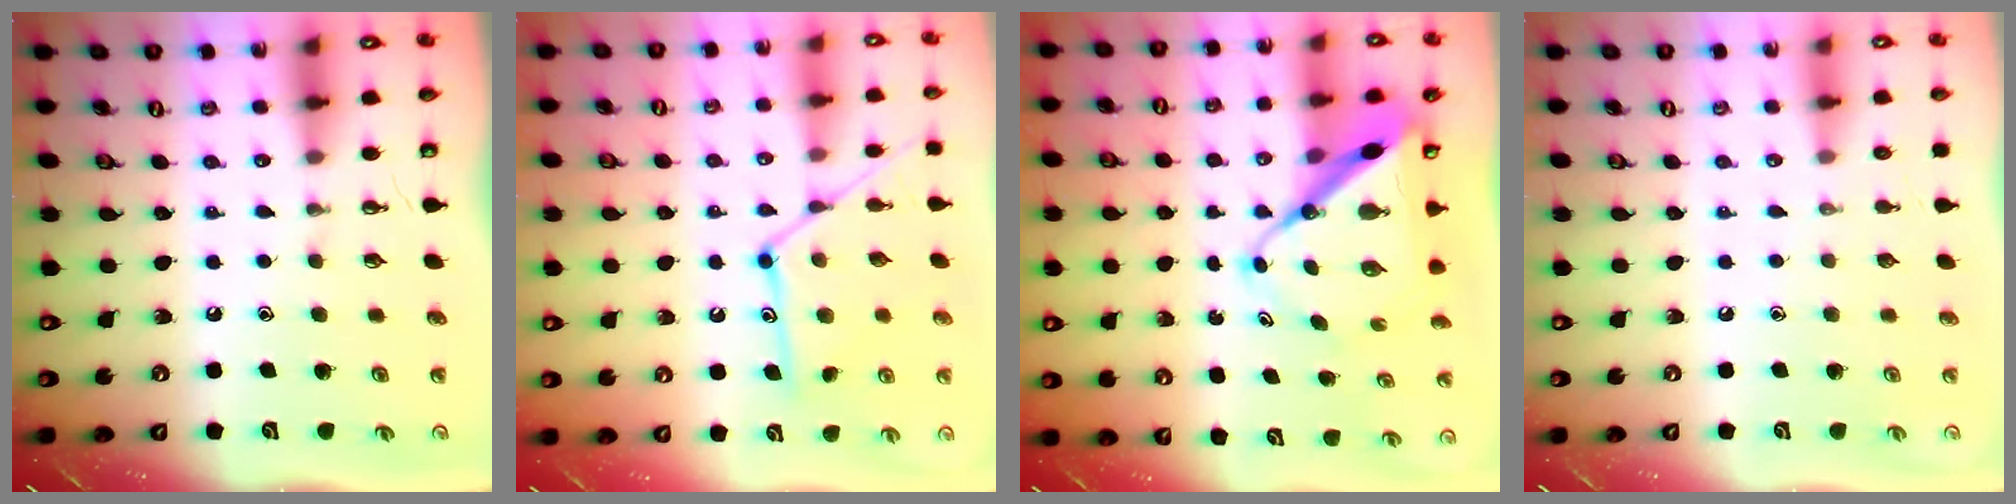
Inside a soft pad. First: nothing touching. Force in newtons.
{"total": 12.9, "press": 12.8, "slide": 0.6}
{"total": 11.3, "press": 11.2, "slide": 0.8}
{"total": 0.0}